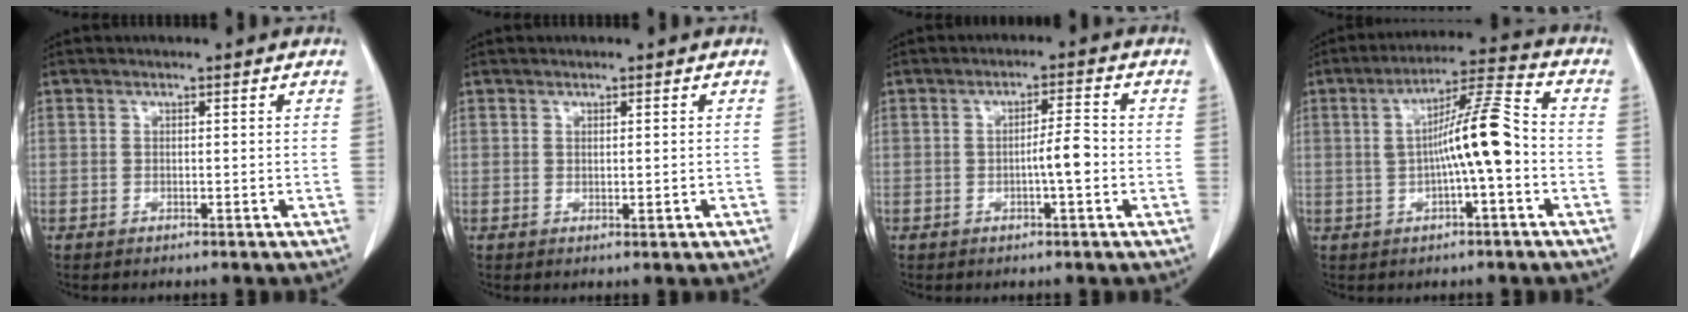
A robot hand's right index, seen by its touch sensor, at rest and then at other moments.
{"total": 1.1, "force": [-0.2, 0.2, 1.0], "torque": [-0.018, -0.005, 0.001]}
{"total": 4.0, "force": [-1.0, 0.2, 3.9], "torque": [-0.061, 0.004, -0.016]}
{"total": 9.6, "force": [-1.0, 0.4, 9.5], "torque": [-0.159, 0.023, -0.022]}